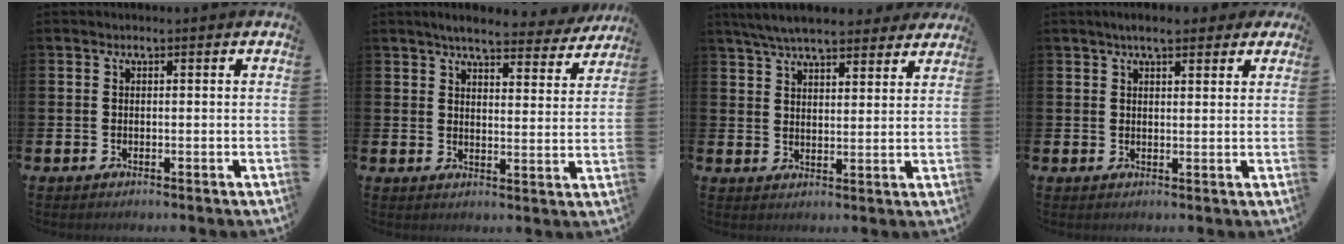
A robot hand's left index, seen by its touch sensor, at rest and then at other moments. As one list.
[{"total": 5.5, "force": [5.1, 0.9, 1.9], "torque": [-0.042, -0.029, 0.086]}, {"total": 7.1, "force": [6.7, 1.5, 2.1], "torque": [-0.057, -0.024, 0.121]}, {"total": 4.0, "force": [3.3, 1.2, 1.8], "torque": [-0.031, -0.005, 0.058]}]